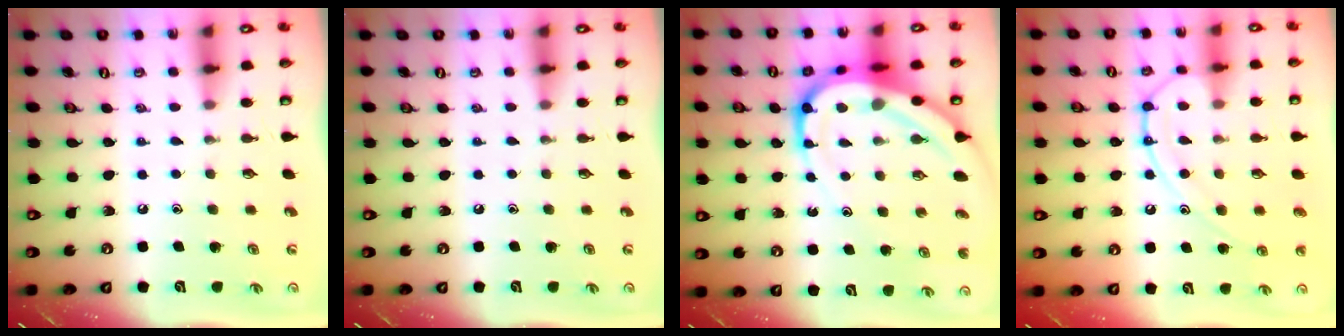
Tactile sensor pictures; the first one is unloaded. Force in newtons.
{"total": 0.0}
{"total": 15.8, "press": 15.8, "slide": 1.4}
{"total": 14.4, "press": 14.3, "slide": 1.3}